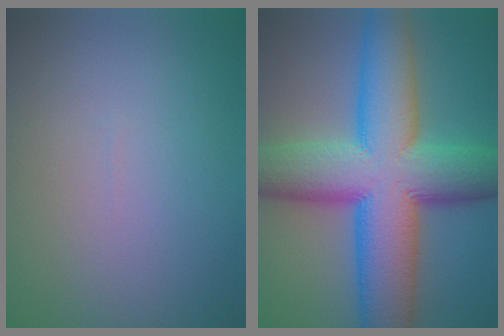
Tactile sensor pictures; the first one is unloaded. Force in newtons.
{"total": 14.8, "press": 14.8, "slide": 0.4}